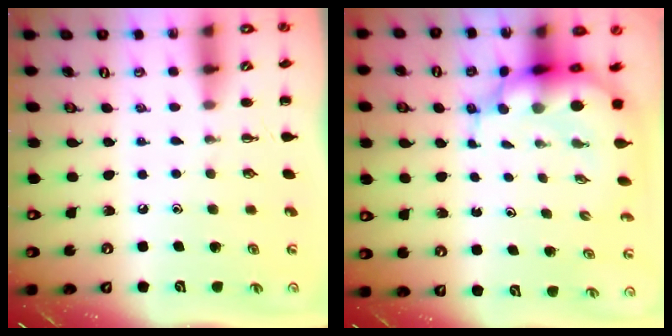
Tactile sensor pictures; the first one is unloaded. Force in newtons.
{"total": 8.3, "press": 8.1, "slide": 2.0}